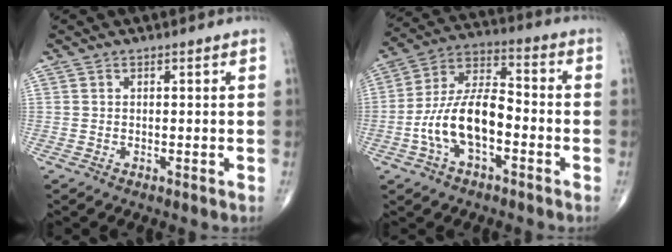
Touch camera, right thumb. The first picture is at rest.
{"total": 13.5, "force": [-3.7, 6.5, 11.2], "torque": [-0.214, 0.047, -0.073]}